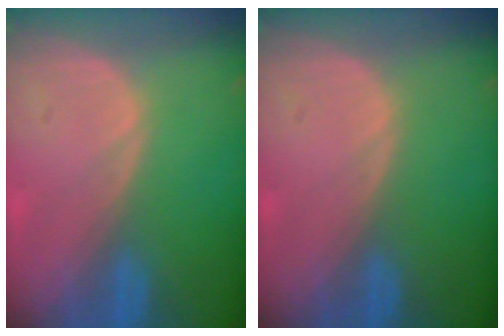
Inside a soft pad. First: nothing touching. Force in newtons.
{"total": 0.0}